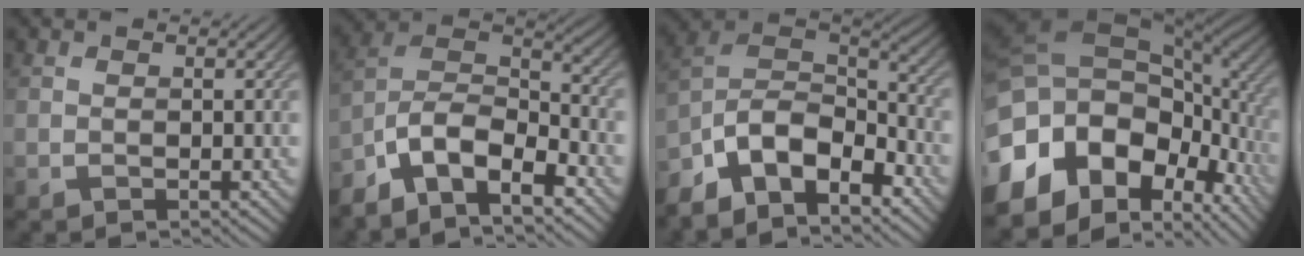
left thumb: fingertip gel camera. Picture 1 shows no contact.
{"total": 12.1, "force": [-8.6, 4.7, 7.2], "torque": [-0.151, -0.005, -0.172]}
{"total": 13.6, "force": [-8.7, 6.4, 8.3], "torque": [-0.190, -0.023, -0.157]}
{"total": 19.0, "force": [-6.0, 12.0, 13.4], "torque": [-0.274, -0.011, -0.086]}